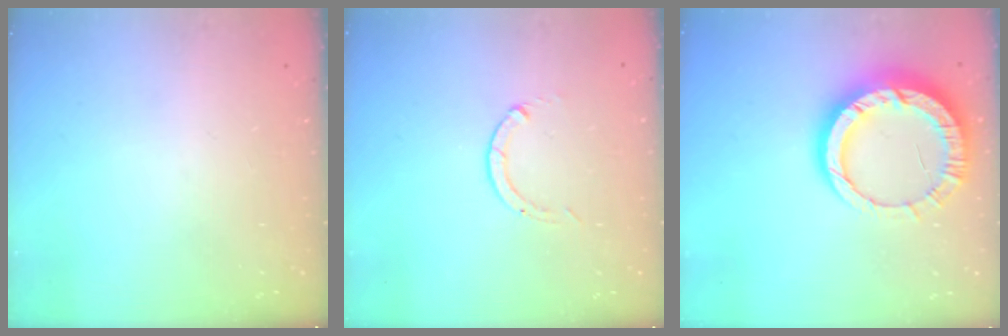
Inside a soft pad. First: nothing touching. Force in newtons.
{"total": 0.0}
{"total": 14.6, "press": 14.5, "slide": 1.5}